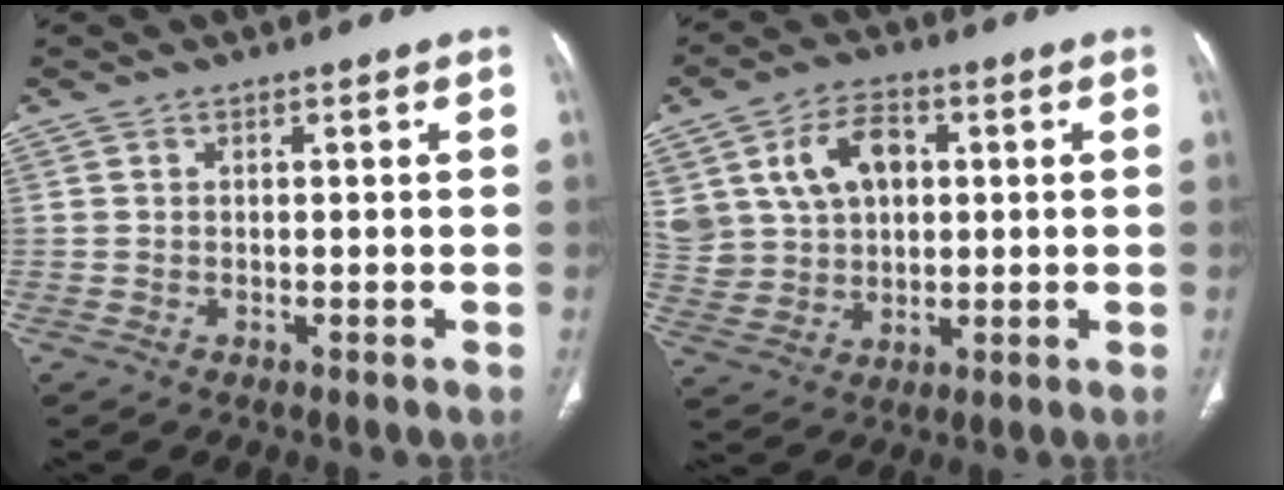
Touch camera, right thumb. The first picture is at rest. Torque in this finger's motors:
{"motor_torque": [0.13, 0.16, 0.80, 0.78, 0.08]}